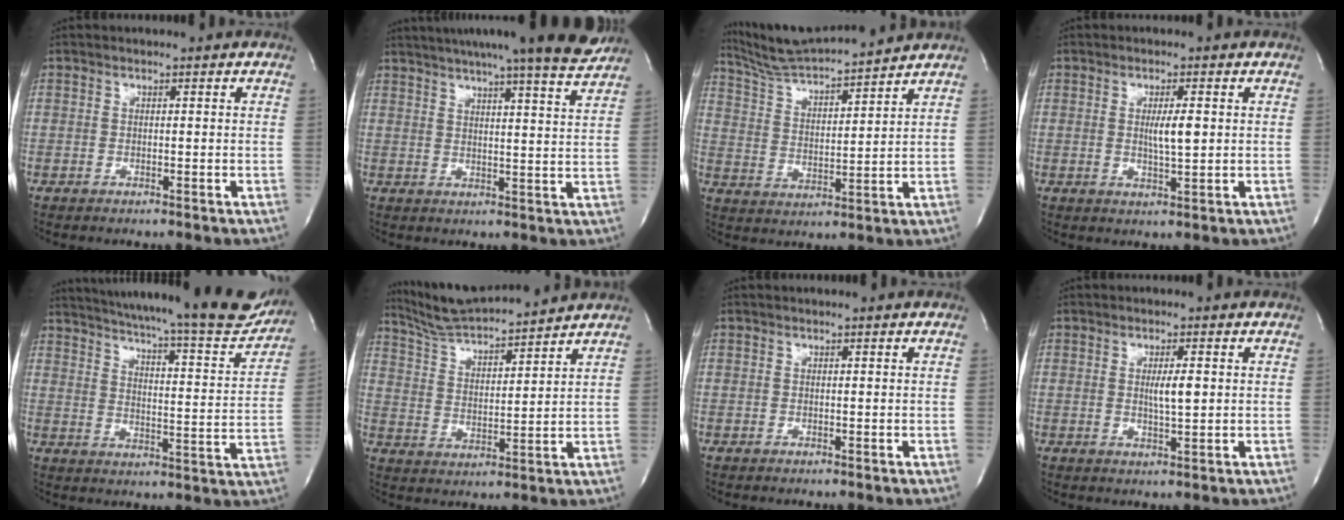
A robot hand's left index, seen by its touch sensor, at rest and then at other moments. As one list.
[{"total": 18.4, "force": [16.4, -0.3, 8.5], "torque": [-0.137, -0.015, 0.208]}, {"total": 13.8, "force": [13.0, -0.2, 4.6], "torque": [-0.095, 0.016, 0.224]}, {"total": 3.7, "force": [0.4, 0.5, 3.7], "torque": [-0.064, -0.004, 0.006]}, {"total": 25.2, "force": [22.9, 2.3, 10.2], "torque": [-0.158, -0.061, 0.288]}, {"total": 13.0, "force": [12.3, 0.1, 4.2], "torque": [-0.085, 0.016, 0.214]}, {"total": 0.0}, {"total": 3.2, "force": [0.4, 0.4, 3.1], "torque": [-0.055, -0.003, 0.006]}]